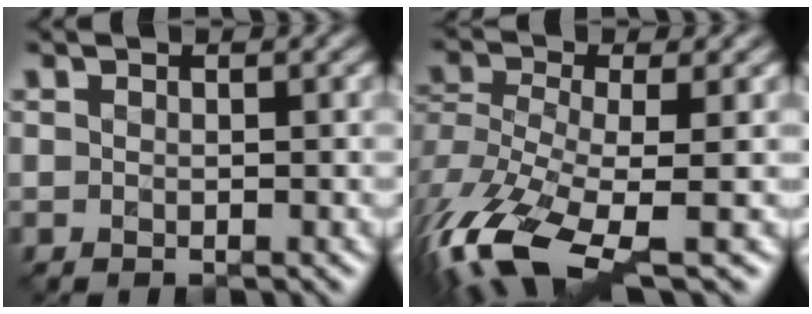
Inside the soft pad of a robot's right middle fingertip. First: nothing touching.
{"total": 11.0, "force": [-5.5, 4.2, 8.6], "torque": [-0.209, -0.023, -0.098]}